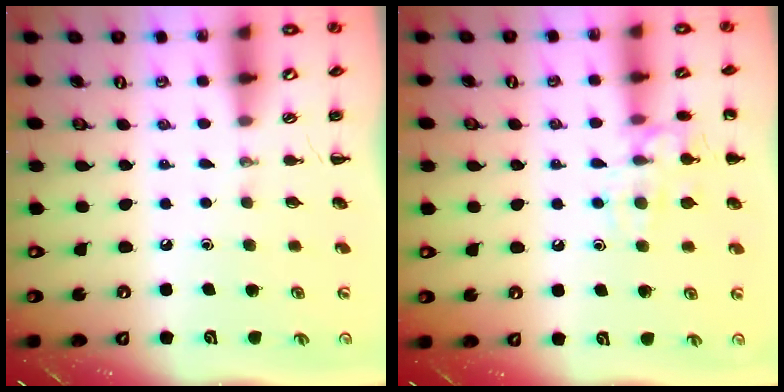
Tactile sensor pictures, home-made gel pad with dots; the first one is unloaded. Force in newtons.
{"total": 12.0, "press": 11.9, "slide": 0.7}